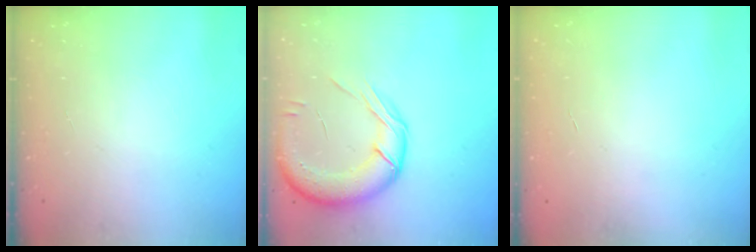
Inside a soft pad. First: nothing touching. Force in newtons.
{"total": 16.8, "press": 16.4, "slide": 3.4}
{"total": 0.0}